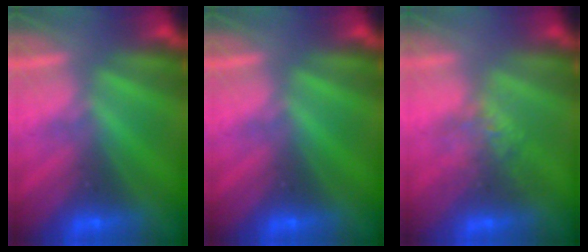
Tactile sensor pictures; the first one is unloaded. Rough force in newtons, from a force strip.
{"total": 0.0}
{"total": 3.8}